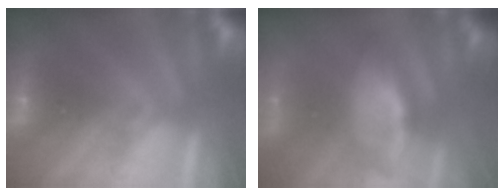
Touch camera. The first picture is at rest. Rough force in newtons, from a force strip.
{"total": 7.2}